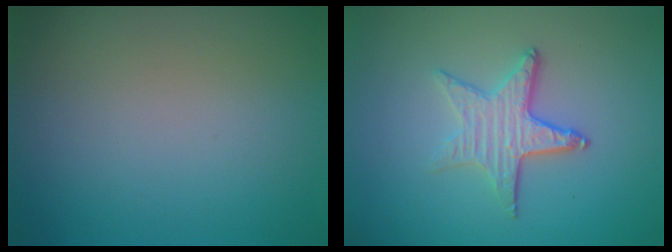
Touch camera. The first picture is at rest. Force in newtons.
{"total": 3.6, "press": 2.8, "slide": 2.2}